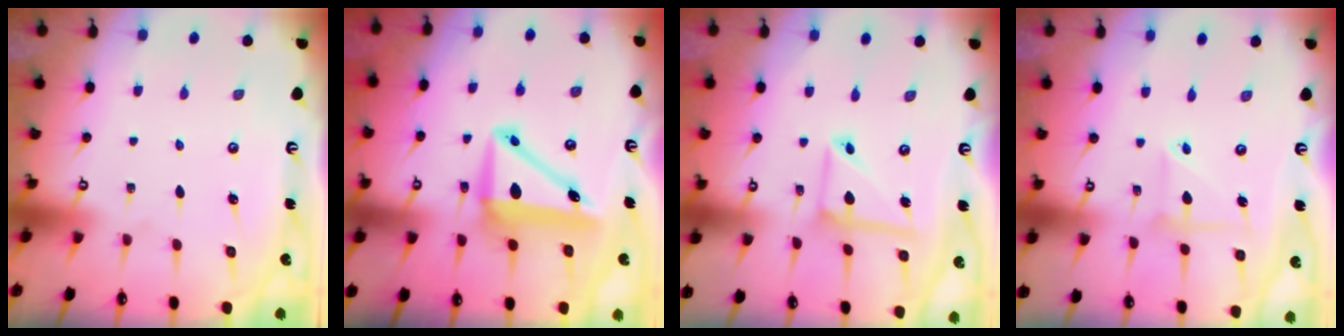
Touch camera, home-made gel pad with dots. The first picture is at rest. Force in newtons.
{"total": 9.8, "press": 9.6, "slide": 2.2}
{"total": 10.0, "press": 9.9, "slide": 0.8}
{"total": 5.2, "press": 5.2, "slide": 0.7}